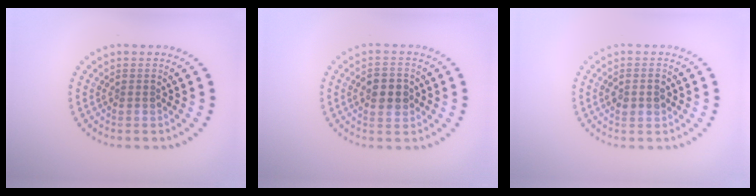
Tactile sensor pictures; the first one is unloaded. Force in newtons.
{"total": 3.7, "press": 3.7, "slide": 0.2}
{"total": 1.6, "press": 1.6, "slide": 0.1}